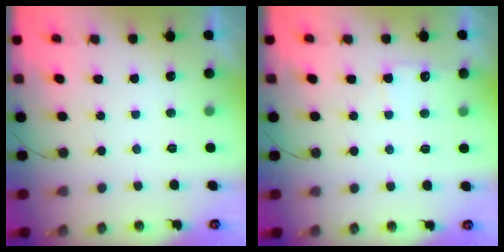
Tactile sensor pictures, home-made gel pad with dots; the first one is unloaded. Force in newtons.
{"total": 6.1, "press": 6.1, "slide": 0.7}